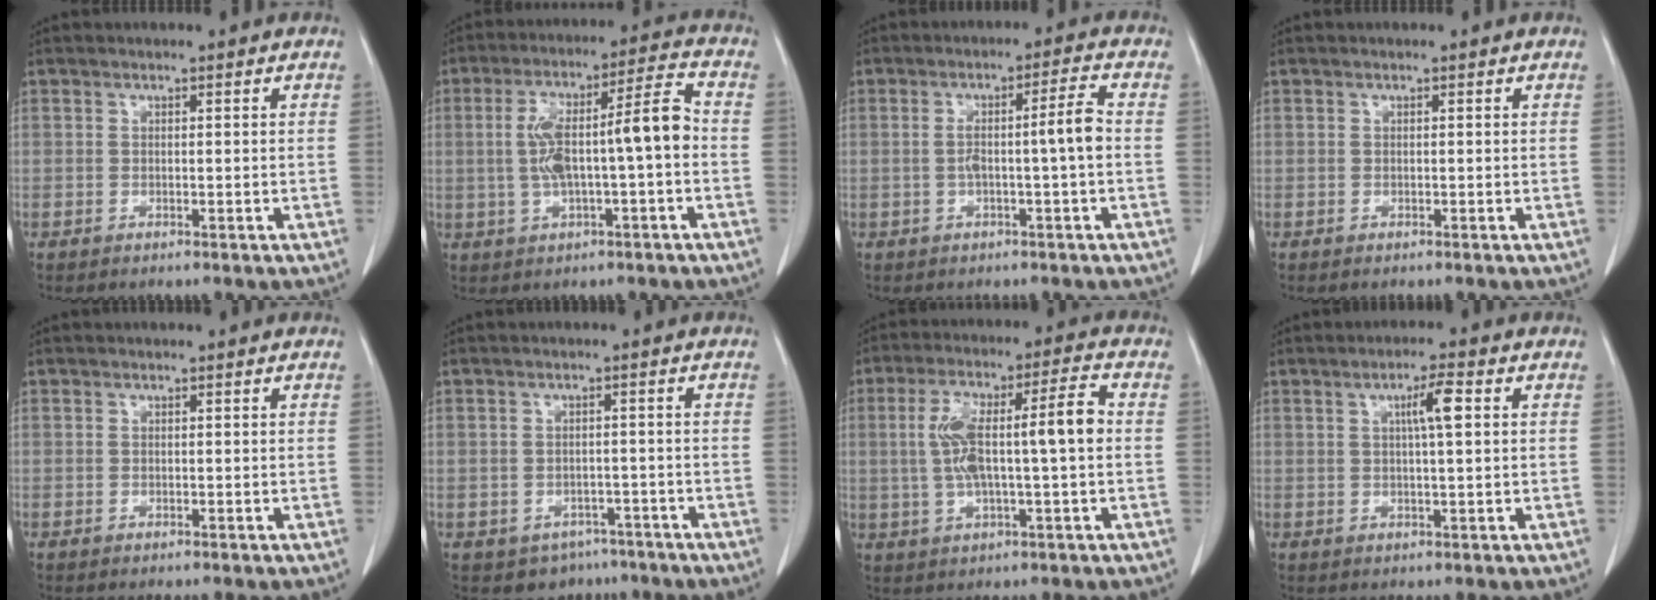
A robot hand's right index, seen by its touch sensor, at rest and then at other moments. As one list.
[{"total": 11.6, "force": [-0.6, 1.6, 11.5], "torque": [-0.204, 0.032, -0.008]}, {"total": 5.5, "force": [-0.5, -0.4, 5.5], "torque": [-0.092, 0.015, -0.006]}, {"total": 0.0}, {"total": 0.0}, {"total": 5.2, "force": [-3.5, 3.9, 0.5], "torque": [0.004, 0.012, -0.042]}, {"total": 11.8, "force": [0.6, 2.0, 11.6], "torque": [-0.213, 0.031, 0.011]}, {"total": 4.2, "force": [1.1, 0.1, 4.0], "torque": [-0.069, 0.003, 0.018]}]